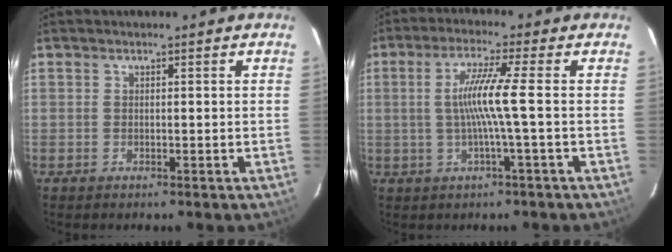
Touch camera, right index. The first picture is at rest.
{"total": 7.0, "force": [-0.6, -1.6, 6.8], "torque": [-0.137, -0.003, -0.008]}